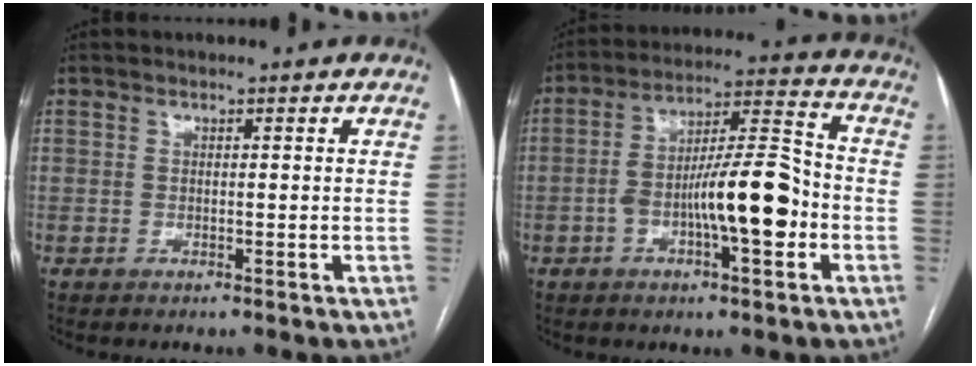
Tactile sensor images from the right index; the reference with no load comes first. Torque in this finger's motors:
{"motor_torque": [0.53, -0.08, 0.43, 0.14]}